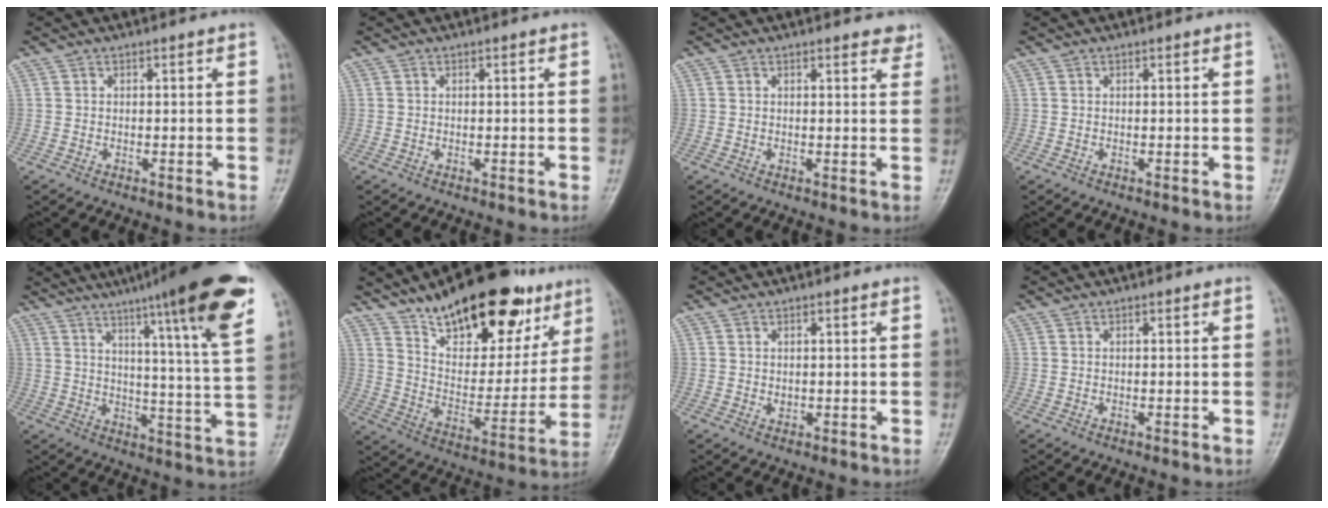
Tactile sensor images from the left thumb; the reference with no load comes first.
{"total": 0.0}
{"total": 3.1, "force": [2.6, 1.1, 1.4], "torque": [0.000, -0.009, 0.022]}
{"total": 0.0}
{"total": 22.8, "force": [14.4, 1.1, 17.6], "torque": [-0.237, -0.055, 0.193]}
{"total": 26.4, "force": [17.1, 11.5, 16.4], "torque": [-0.209, -0.061, 0.271]}
{"total": 1.3, "force": [0.4, 0.8, 0.9], "torque": [-0.009, -0.004, 0.010]}
{"total": 0.0}